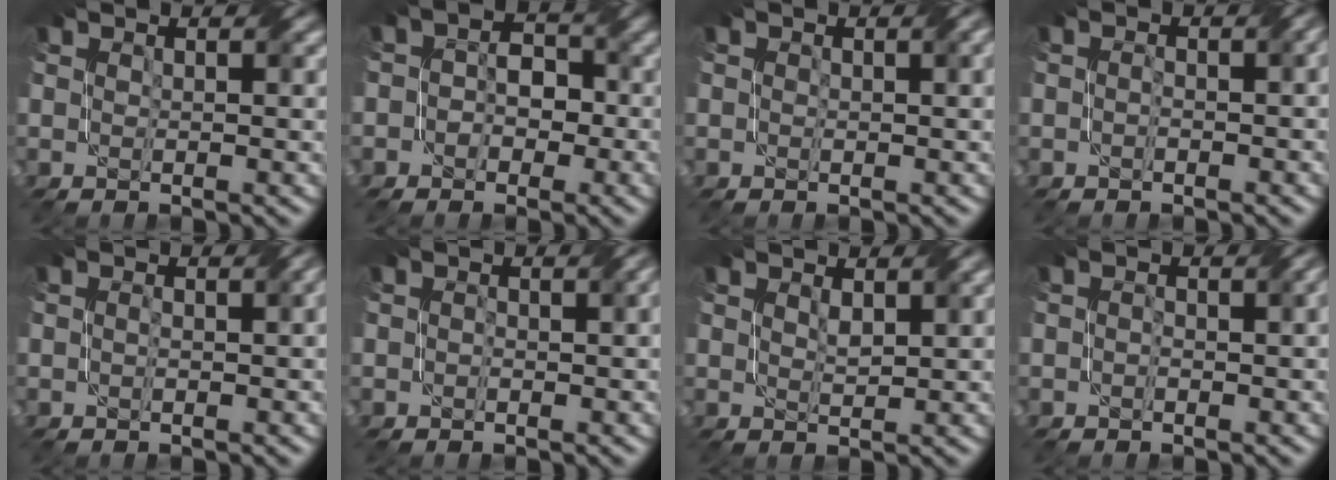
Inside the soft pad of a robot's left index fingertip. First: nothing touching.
{"total": 3.7, "force": [-1.2, 3.0, 1.9], "torque": [-0.006, 0.005, -0.029]}
{"total": 1.6, "force": [0.1, 0.7, 1.4], "torque": [-0.022, 0.001, 0.001]}
{"total": 3.0, "force": [-1.2, 1.4, 2.3], "torque": [-0.025, -0.005, -0.014]}
{"total": 2.6, "force": [-1.1, 1.0, 2.1], "torque": [-0.029, -0.007, -0.013]}
{"total": 3.0, "force": [-1.1, 1.5, 2.3], "torque": [-0.022, -0.003, -0.013]}
{"total": 0.7, "force": [0.5, 0.0, 0.4], "torque": [-0.011, -0.002, 0.013]}
{"total": 3.1, "force": [-1.4, 1.5, 2.4], "torque": [-0.023, -0.004, -0.017]}